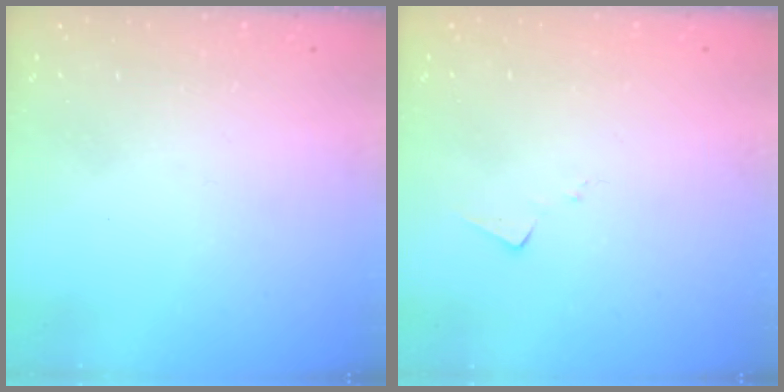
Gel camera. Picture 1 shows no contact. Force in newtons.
{"total": 7.3, "press": 7.3, "slide": 0.2}